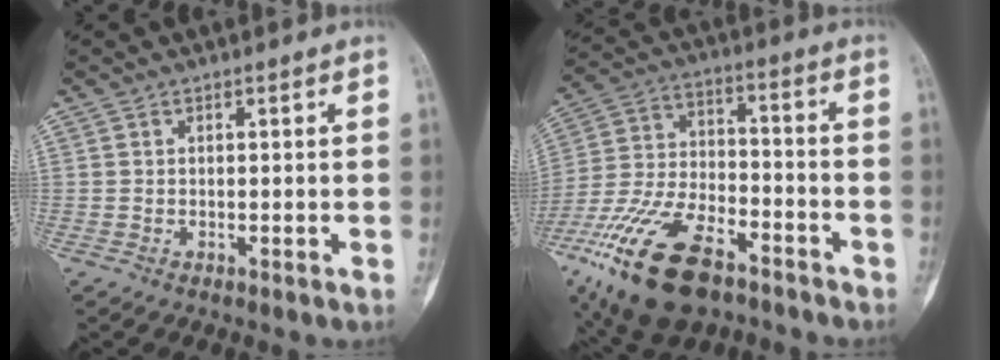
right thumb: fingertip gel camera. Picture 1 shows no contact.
{"total": 21.6, "force": [-12.9, 10.1, 14.0], "torque": [-0.294, 0.039, -0.239]}